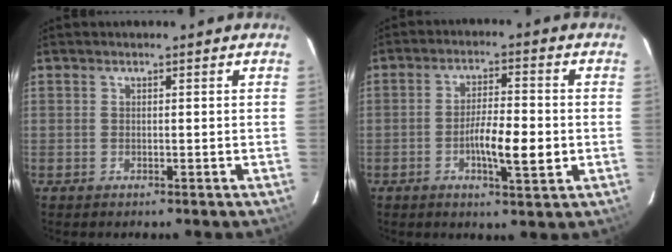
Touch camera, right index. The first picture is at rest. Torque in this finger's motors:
{"motor_torque": [1.24, -0.16, 0.63, 0.15]}